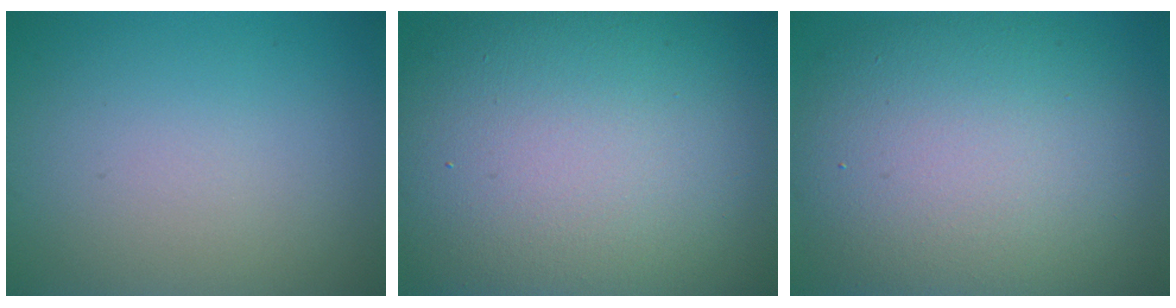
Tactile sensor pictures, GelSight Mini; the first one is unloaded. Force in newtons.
{"total": 17.9, "press": 17.9, "slide": 0.9}
{"total": 12.4, "press": 12.4, "slide": 0.5}